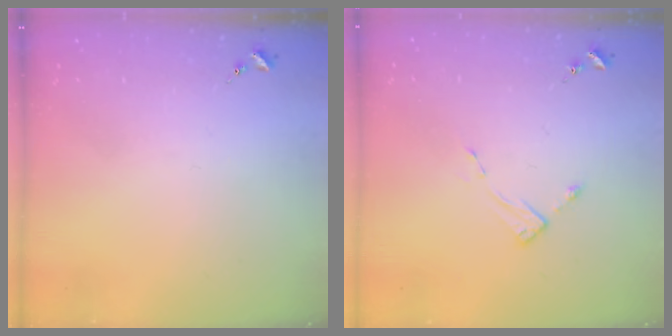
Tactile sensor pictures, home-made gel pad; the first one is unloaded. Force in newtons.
{"total": 2.6, "press": 2.6, "slide": 0.3}